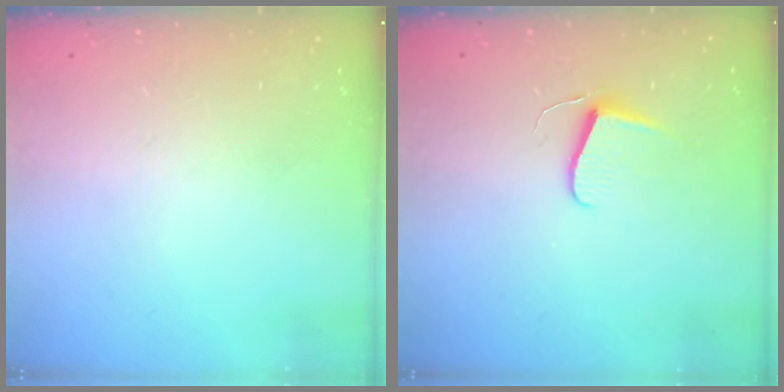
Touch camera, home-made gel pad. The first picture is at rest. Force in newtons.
{"total": 6.2, "press": 6.1, "slide": 0.6}